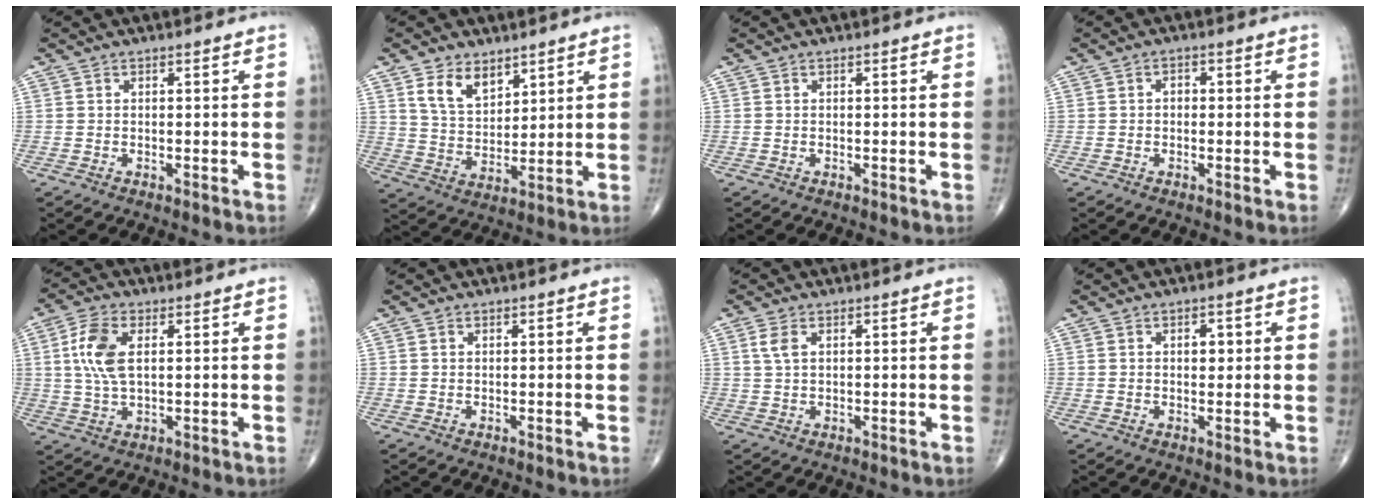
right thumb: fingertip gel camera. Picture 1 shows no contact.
{"total": 8.3, "force": [4.9, 5.0, 4.5], "torque": [-0.058, -0.037, 0.099]}
{"total": 0.0}
{"total": 1.7, "force": [-0.1, 1.3, 1.1], "torque": [-0.005, 0.009, -0.006]}
{"total": 8.3, "force": [1.8, 4.2, 7.0], "torque": [-0.150, 0.002, 0.034]}
{"total": 0.0}
{"total": 2.9, "force": [1.1, 1.6, 2.2], "torque": [-0.046, 0.004, 0.023]}
{"total": 2.5, "force": [0.6, 1.6, 1.8], "torque": [-0.011, 0.000, 0.006]}